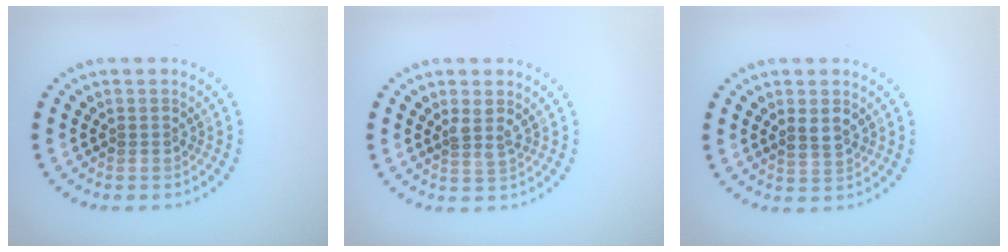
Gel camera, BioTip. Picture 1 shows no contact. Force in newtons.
{"total": 1.5, "press": 1.1, "slide": 0.9}
{"total": 1.7, "press": 1.6, "slide": 0.5}